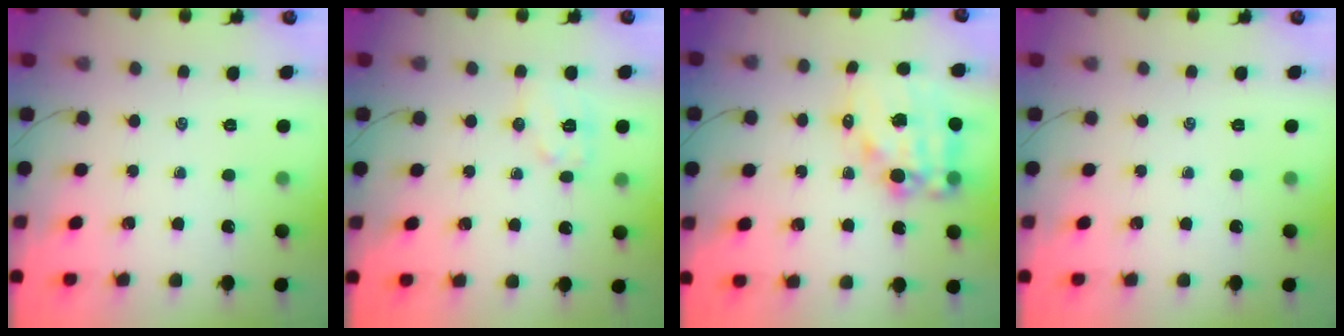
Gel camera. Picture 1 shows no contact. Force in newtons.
{"total": 7.2, "press": 7.2, "slide": 0.3}
{"total": 14.2, "press": 13.8, "slide": 3.4}
{"total": 0.0}